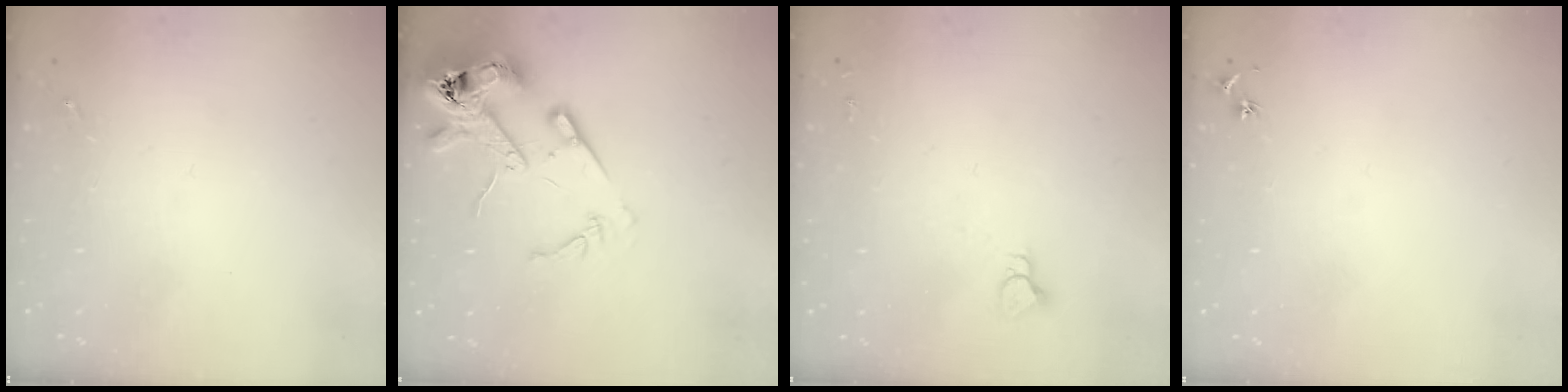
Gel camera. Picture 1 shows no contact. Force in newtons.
{"total": 15.1, "press": 15.0, "slide": 2.1}
{"total": 3.3, "press": 3.3, "slide": 0.2}
{"total": 3.0, "press": 2.9, "slide": 0.4}